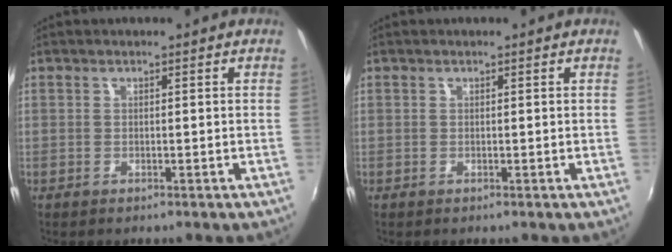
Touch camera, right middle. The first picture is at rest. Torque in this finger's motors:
{"motor_torque": [-0.05, -0.02, 0.04, 0.00]}